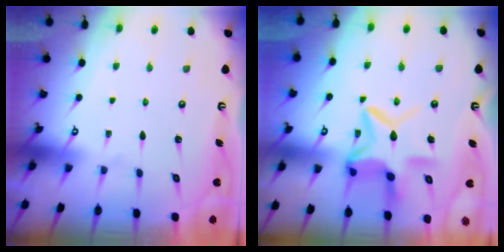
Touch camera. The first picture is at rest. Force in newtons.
{"total": 13.2, "press": 13.2, "slide": 1.1}